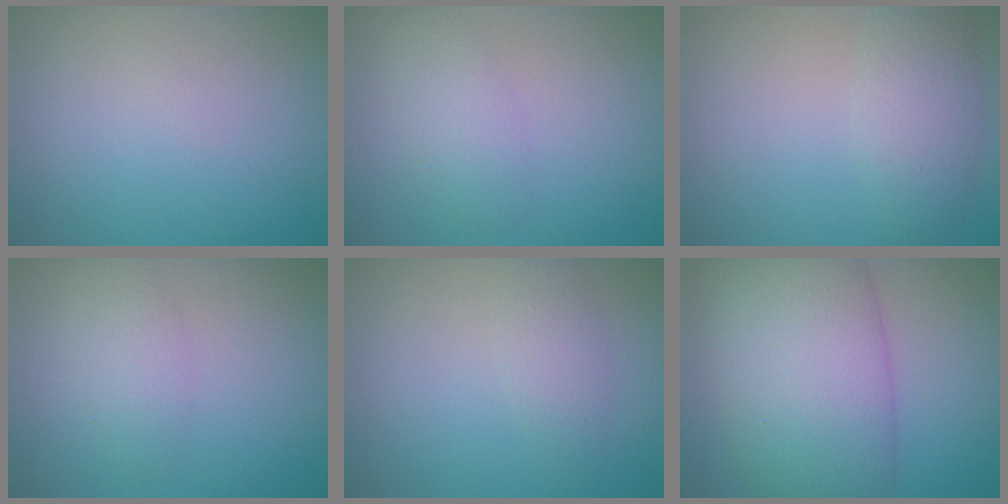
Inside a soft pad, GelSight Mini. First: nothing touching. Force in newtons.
{"total": 2.4, "press": 2.4, "slide": 0.0}
{"total": 3.3, "press": 3.3, "slide": 0.2}
{"total": 2.3, "press": 2.3, "slide": 0.1}
{"total": 1.8, "press": 1.8, "slide": 0.1}
{"total": 12.0, "press": 12.0, "slide": 0.5}